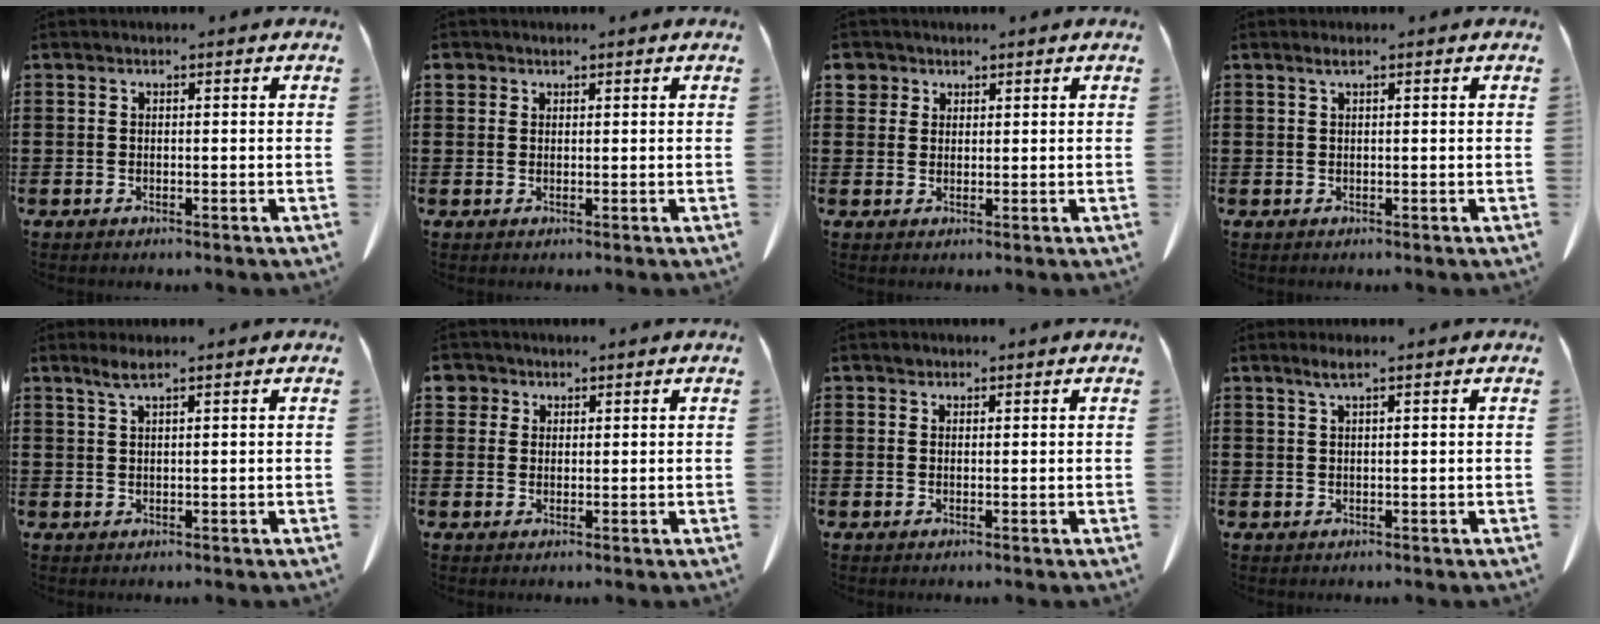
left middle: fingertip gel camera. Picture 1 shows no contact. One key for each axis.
{"total": 1.2, "fx": 0.9, "fy": 0.8, "fz": 0.2, "tx": -0.007, "ty": 0.003, "tz": 0.017}
{"total": 2.5, "fx": 1.6, "fy": 1.8, "fz": 0.4, "tx": -0.007, "ty": 0.005, "tz": 0.028}
{"total": 0.8, "fx": 0.4, "fy": 0.0, "fz": 0.7, "tx": -0.015, "ty": 0.001, "tz": 0.007}
{"total": 2.2, "fx": 1.6, "fy": 0.2, "fz": 1.6, "tx": -0.035, "ty": 0.001, "tz": 0.028}
{"total": 2.5, "fx": 1.5, "fy": 1.9, "fz": 0.4, "tx": -0.009, "ty": 0.006, "tz": 0.026}
{"total": 0.7, "fx": 0.5, "fy": 0.5, "fz": 0.1, "tx": -0.003, "ty": 0.003, "tz": 0.010}
{"total": 1.8, "fx": 1.1, "fy": 0.0, "fz": 1.4, "tx": -0.030, "ty": 0.000, "tz": 0.019}